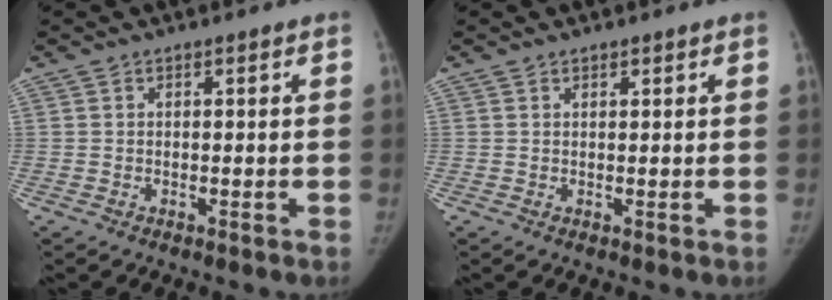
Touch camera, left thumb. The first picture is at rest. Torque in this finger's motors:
{"motor_torque": [-0.26, -0.10, -0.02, 0.51, -0.01]}